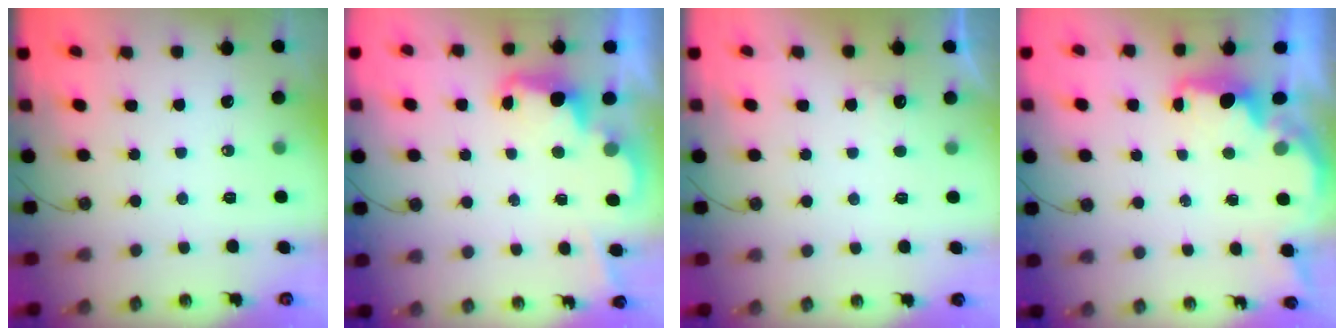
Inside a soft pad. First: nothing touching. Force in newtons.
{"total": 2.4, "press": 2.4, "slide": 0.6}
{"total": 5.3, "press": 5.2, "slide": 1.1}
{"total": 1.8, "press": 1.7, "slide": 0.6}